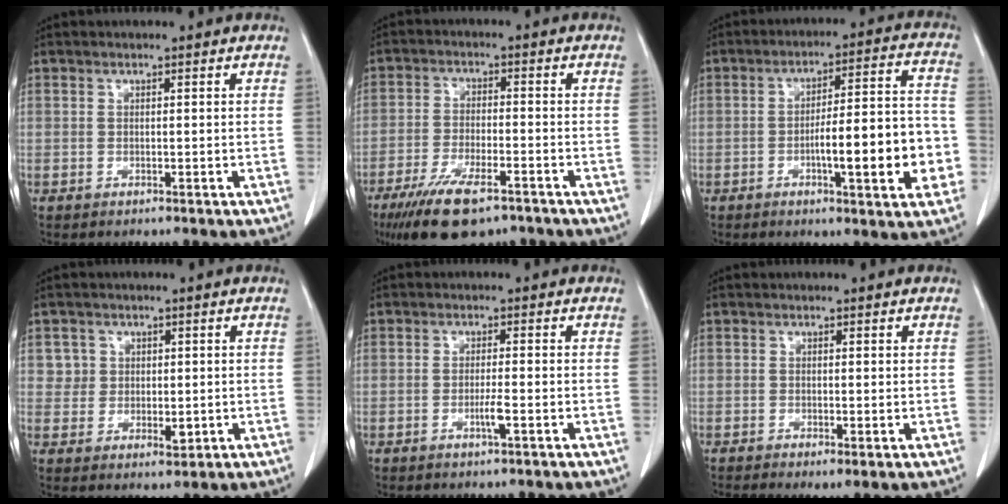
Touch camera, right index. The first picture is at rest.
{"total": 11.5, "force": [-7.8, 3.2, 7.7], "torque": [-0.138, -0.021, -0.129]}
{"total": 14.8, "force": [-3.8, 2.5, 14.0], "torque": [-0.193, 0.022, -0.052]}
{"total": 4.1, "force": [0.9, 3.9, 0.9], "torque": [-0.004, -0.002, 0.017]}
{"total": 2.3, "force": [-0.9, -0.1, 2.2], "torque": [-0.043, -0.003, -0.016]}
{"total": 2.2, "force": [-0.6, 0.6, 2.1], "torque": [-0.033, -0.009, -0.005]}